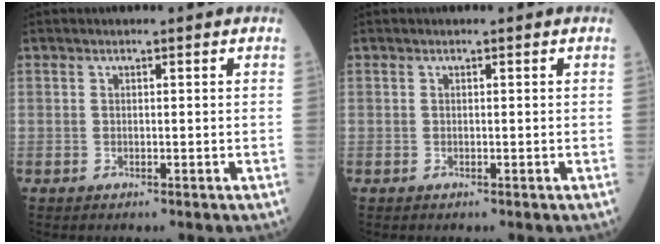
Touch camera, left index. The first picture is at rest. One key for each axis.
{"total": 0.0}